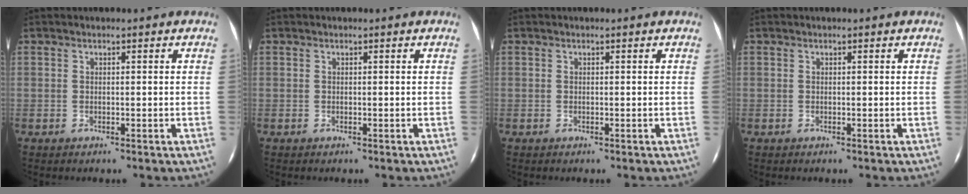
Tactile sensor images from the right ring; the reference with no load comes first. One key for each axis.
{"total": 0.0}
{"total": 0.0}
{"total": 0.0}